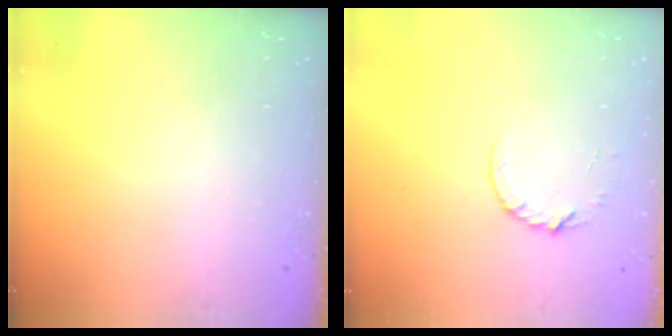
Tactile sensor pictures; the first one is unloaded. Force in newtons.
{"total": 4.8, "press": 4.8, "slide": 0.5}